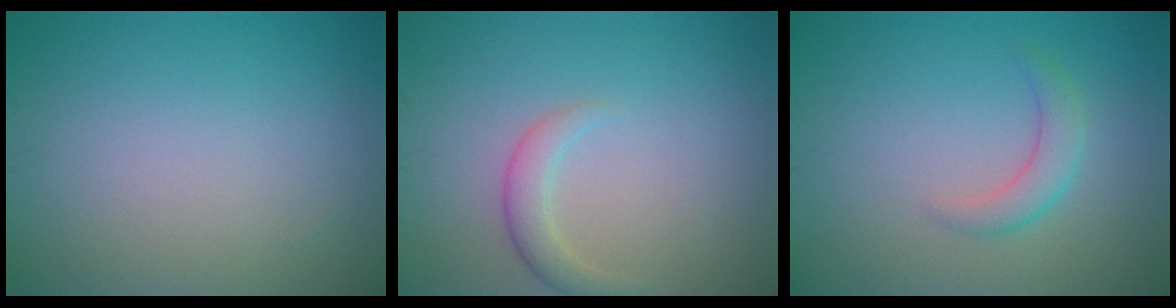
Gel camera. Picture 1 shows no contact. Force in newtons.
{"total": 2.0, "press": 2.0, "slide": 0.1}
{"total": 2.2, "press": 2.2, "slide": 0.1}